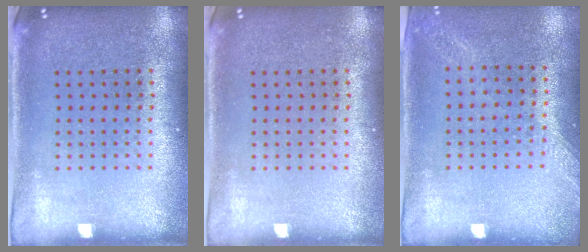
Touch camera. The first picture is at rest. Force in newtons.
{"total": 0.0}
{"total": 1.4, "press": 1.3, "slide": 0.4}